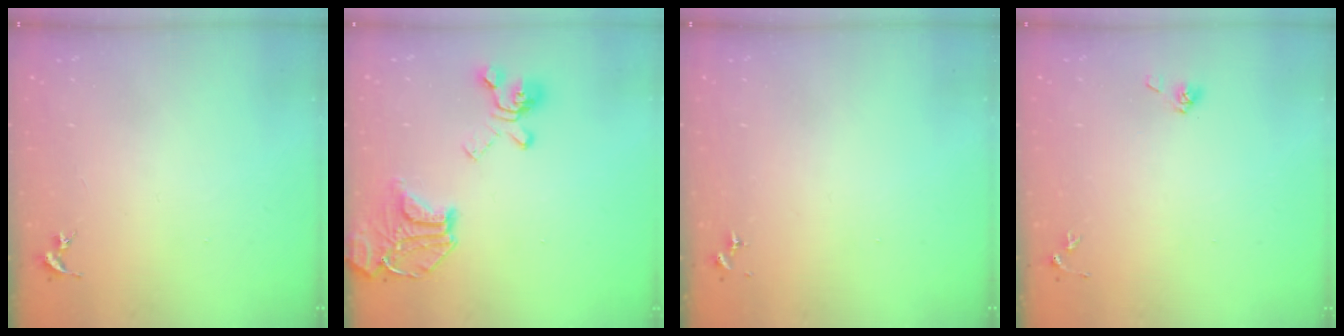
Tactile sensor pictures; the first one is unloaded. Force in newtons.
{"total": 19.9, "press": 19.8, "slide": 2.0}
{"total": 0.0}
{"total": 3.9, "press": 3.5, "slide": 1.7}